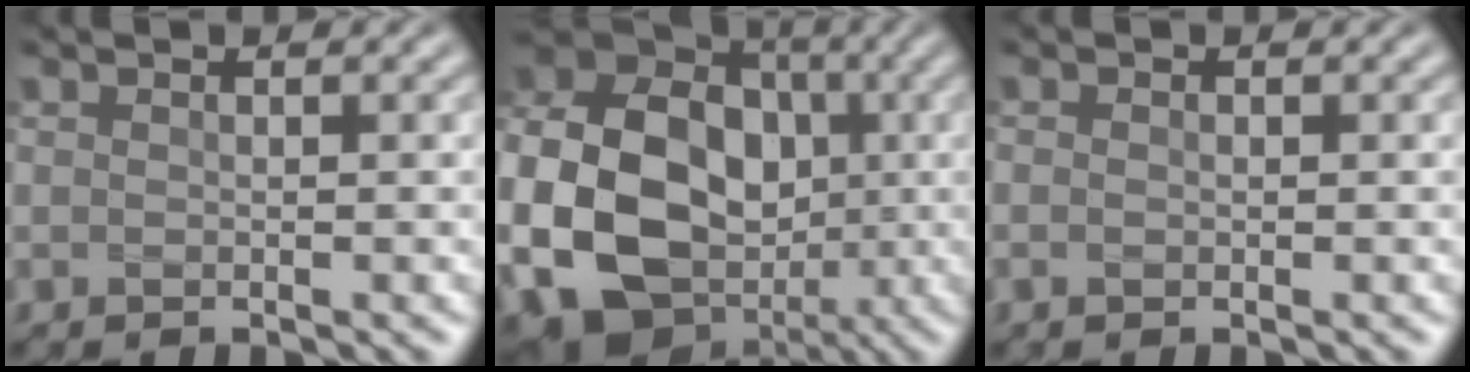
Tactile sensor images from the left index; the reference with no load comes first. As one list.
[{"total": 18.7, "force": [-4.0, 14.7, 10.8], "torque": [-0.223, -0.011, -0.094]}, {"total": 0.6, "force": [-0.1, 0.4, 0.3], "torque": [-0.007, 0.001, -0.004]}]